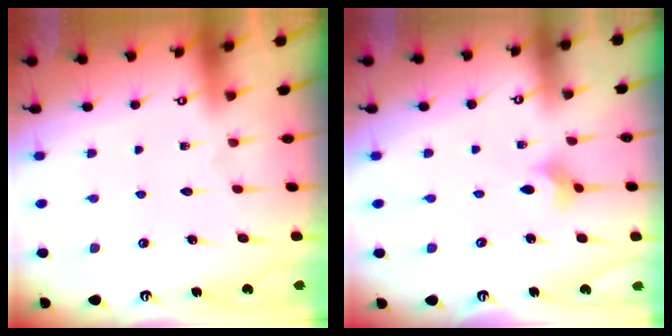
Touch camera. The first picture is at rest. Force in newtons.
{"total": 2.7, "press": 2.6, "slide": 0.7}